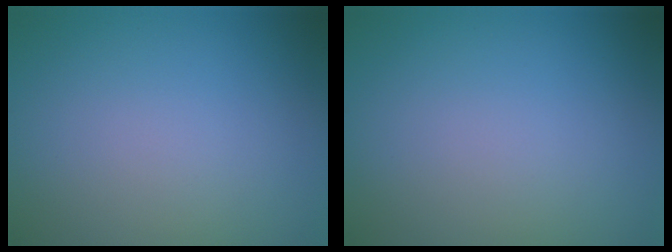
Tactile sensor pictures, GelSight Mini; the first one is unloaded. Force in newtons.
{"total": 0.0}